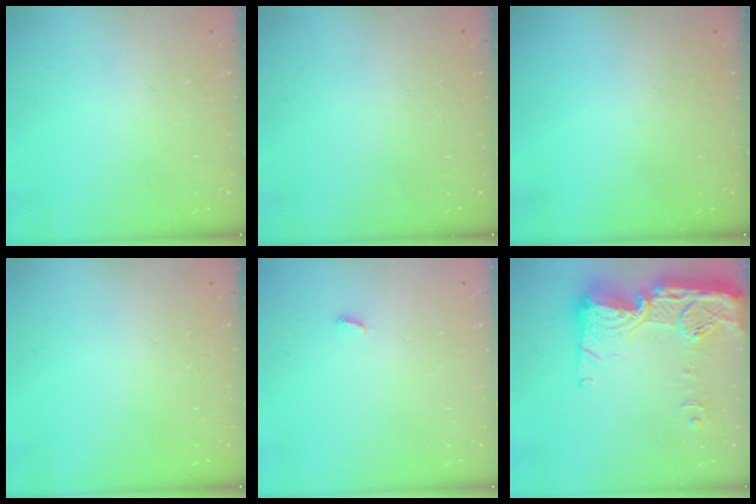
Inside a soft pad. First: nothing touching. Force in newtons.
{"total": 0.0}
{"total": 0.0}
{"total": 0.0}
{"total": 2.6, "press": 2.6, "slide": 0.2}
{"total": 23.2, "press": 23.1, "slide": 2.1}